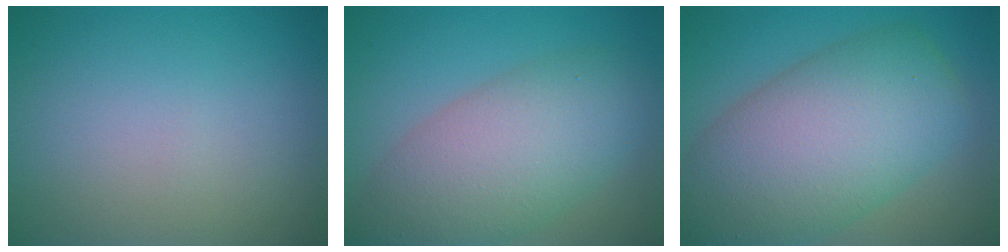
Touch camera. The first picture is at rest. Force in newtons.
{"total": 8.1, "press": 8.1, "slide": 0.6}
{"total": 11.8, "press": 11.8, "slide": 0.5}